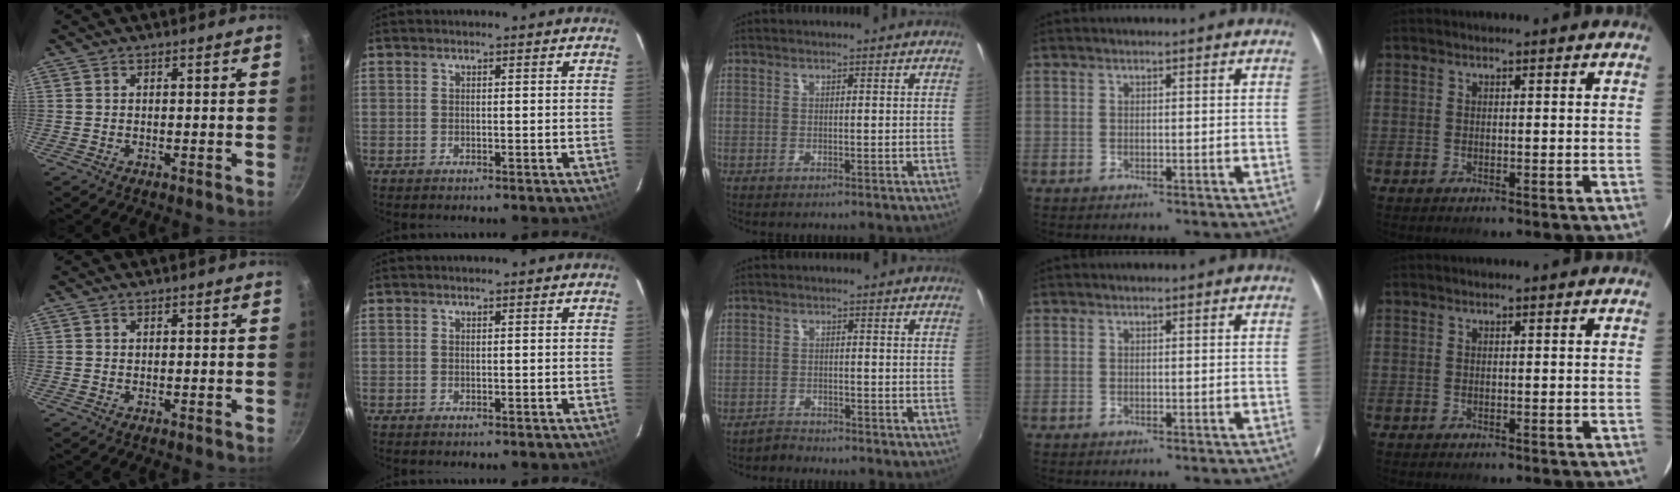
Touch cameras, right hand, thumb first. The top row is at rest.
{"middle": {"total": 2.1, "force": [-2.0, 0.7, -0.1], "torque": [-0.004, 0.003, -0.038]}}